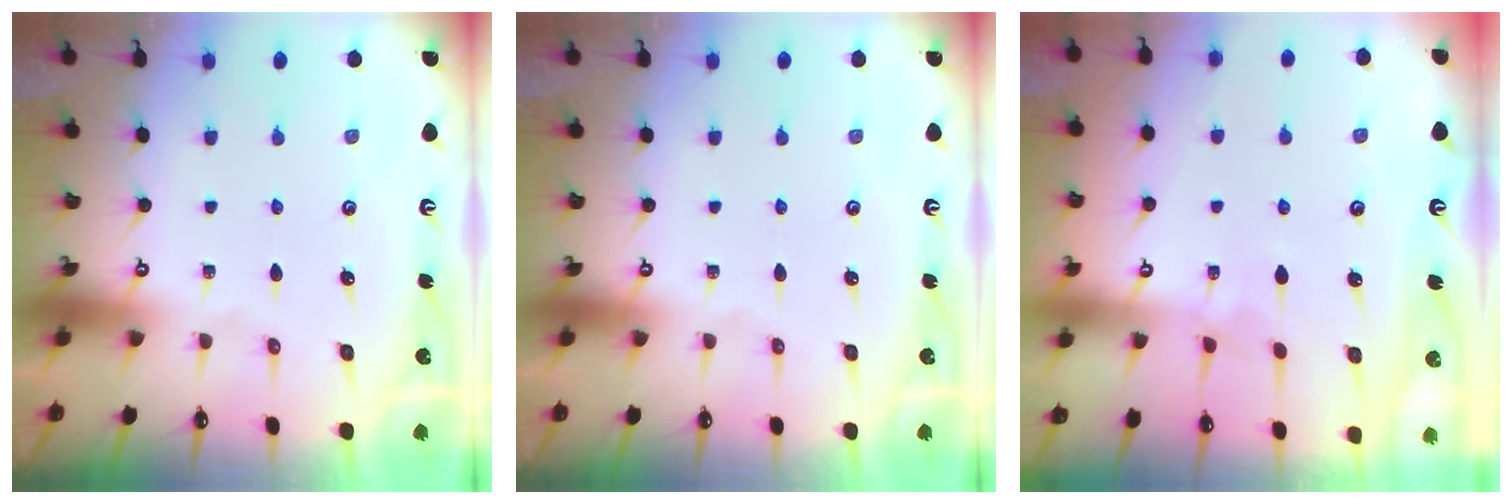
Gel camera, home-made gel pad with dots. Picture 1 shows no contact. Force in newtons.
{"total": 0.0}
{"total": 2.5, "press": 2.5, "slide": 0.4}